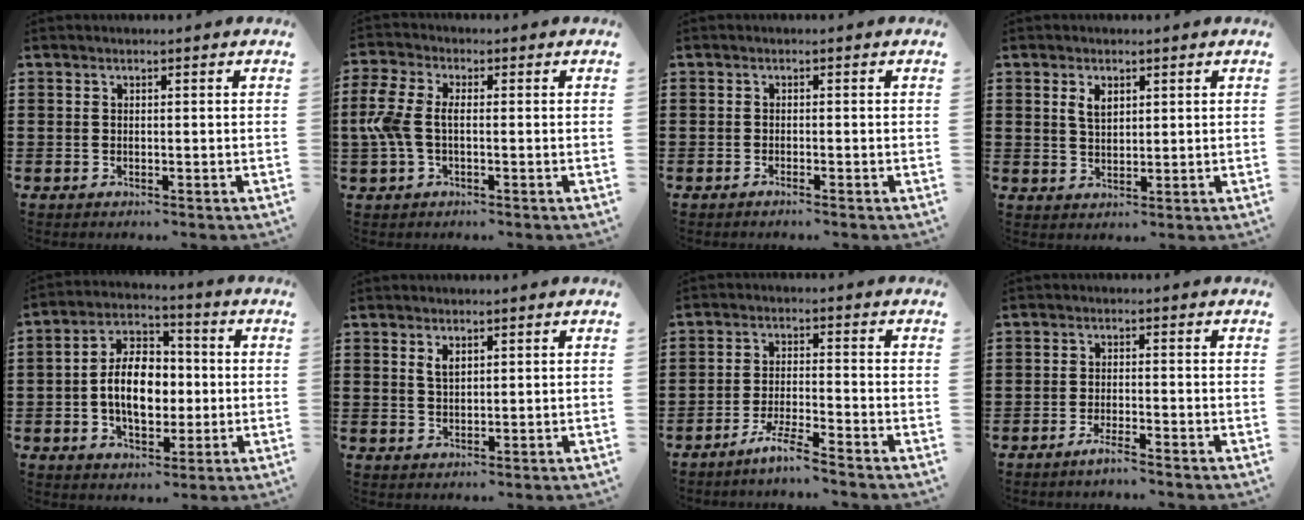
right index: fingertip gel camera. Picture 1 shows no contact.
{"total": 5.3, "force": [-0.5, 2.8, 4.5], "torque": [-0.126, -0.008, -0.021]}
{"total": 0.7, "force": [-0.7, -0.1, 0.3], "torque": [-0.006, -0.002, -0.013]}
{"total": 2.7, "force": [1.2, 1.5, 1.9], "torque": [-0.042, 0.005, 0.022]}
{"total": 9.6, "force": [-0.6, 6.0, 7.5], "torque": [-0.146, 0.008, -0.017]}
{"total": 1.9, "force": [1.1, 0.9, 1.3], "torque": [-0.028, 0.004, 0.019]}
{"total": 4.7, "force": [-4.2, -0.5, 2.1], "torque": [-0.050, -0.011, -0.083]}
{"total": 2.2, "force": [-1.9, -0.1, 1.2], "torque": [-0.020, 0.000, -0.034]}